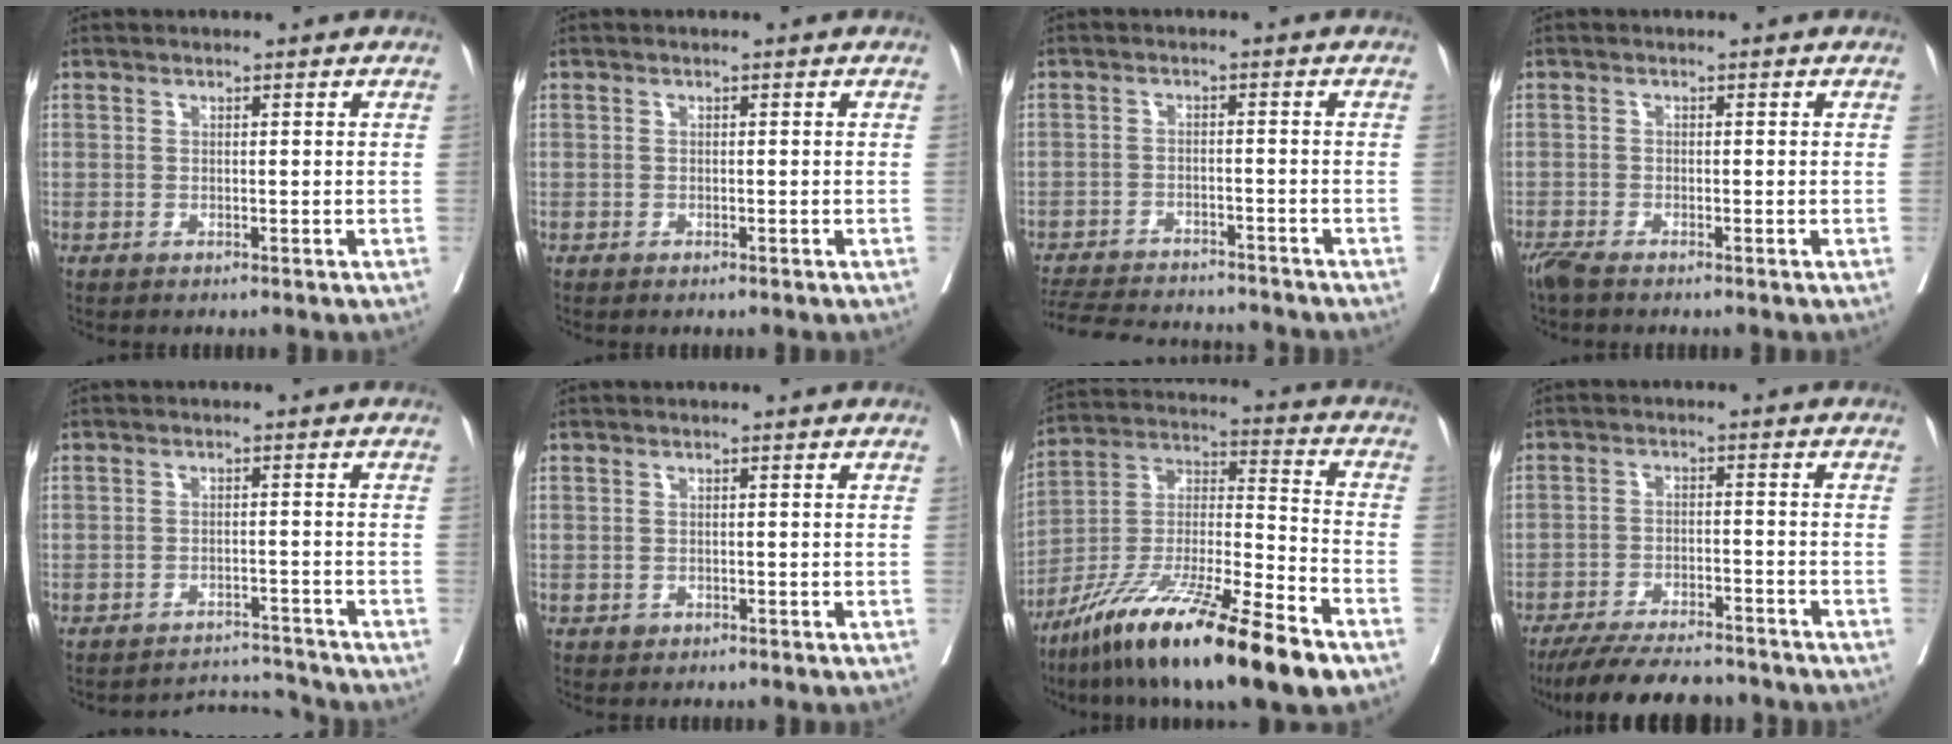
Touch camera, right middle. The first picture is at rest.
{"total": 0.0}
{"total": 14.5, "force": [-13.3, 3.0, 4.7], "torque": [-0.104, -0.007, -0.189]}
{"total": 3.3, "force": [-2.5, 1.0, 1.8], "torque": [-0.038, -0.009, -0.047]}
{"total": 4.7, "force": [-4.2, -0.9, -2.0], "torque": [0.033, 0.010, -0.062]}
{"total": 0.7, "force": [-0.3, 0.6, 0.1], "torque": [-0.001, 0.003, -0.003]}
{"total": 21.9, "force": [-14.5, 1.7, 16.3], "torque": [-0.285, -0.041, -0.259]}
{"total": 12.9, "force": [-11.5, 2.5, 5.2], "torque": [-0.079, -0.004, -0.170]}